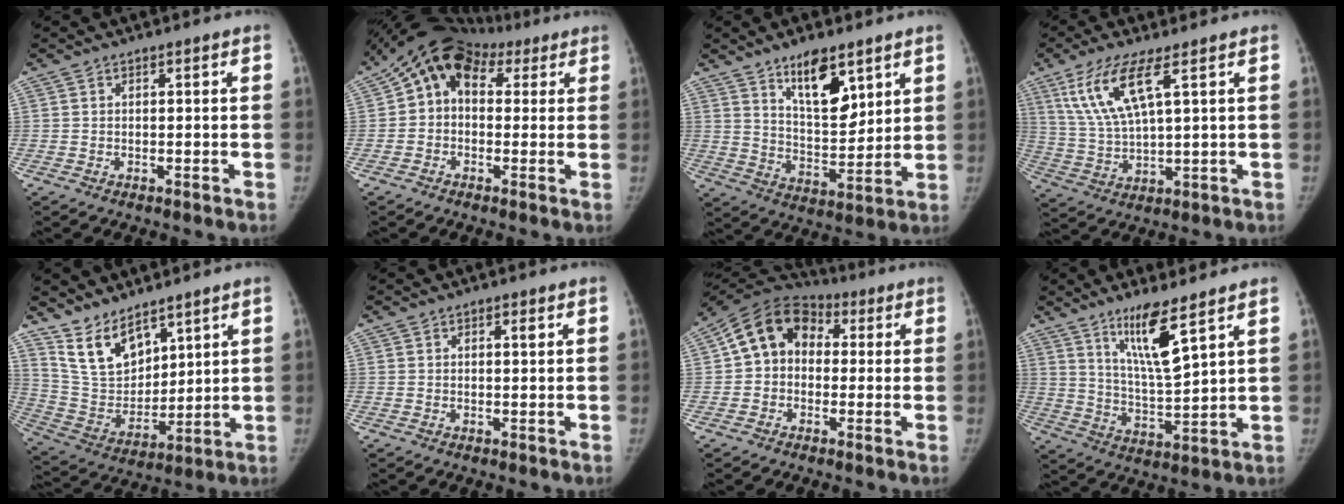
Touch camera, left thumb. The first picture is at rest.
{"total": 11.4, "force": [3.5, 8.6, 6.7], "torque": [-0.080, 0.038, 0.046]}
{"total": 12.2, "force": [7.1, 5.4, 8.3], "torque": [-0.109, -0.050, 0.128]}
{"total": 11.0, "force": [5.0, 2.8, 9.4], "torque": [-0.209, -0.020, 0.109]}
{"total": 12.0, "force": [8.6, 6.2, 5.7], "torque": [-0.079, -0.054, 0.190]}
{"total": 1.3, "force": [0.5, 0.6, 1.1], "torque": [-0.014, 0.000, 0.006]}
{"total": 12.1, "force": [1.4, 9.6, 7.1], "torque": [-0.105, 0.035, 0.008]}
{"total": 10.6, "force": [6.5, 1.3, 8.3], "torque": [-0.149, -0.051, 0.128]}